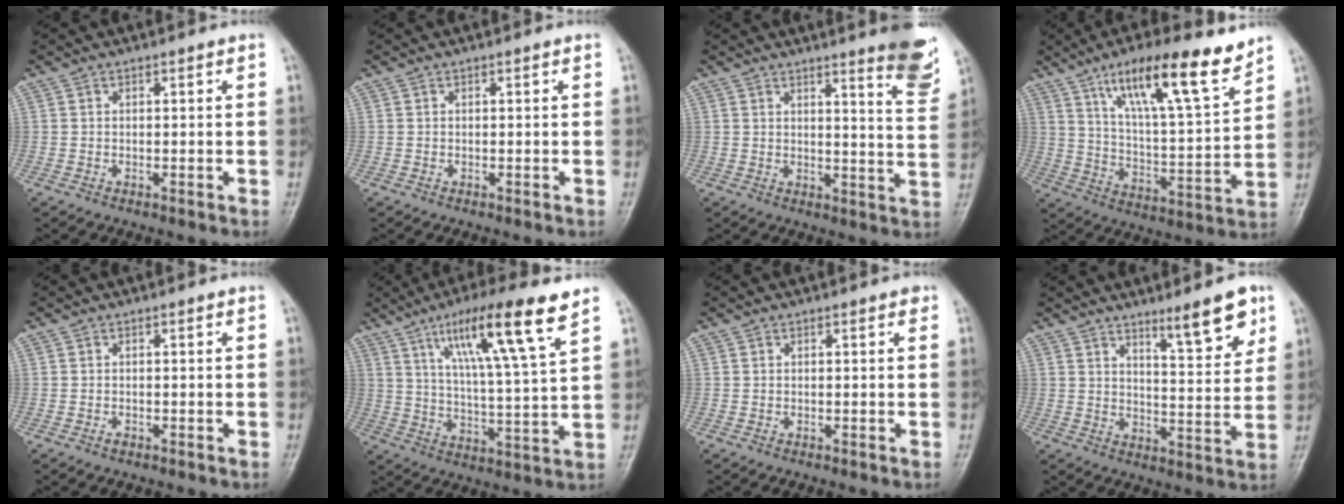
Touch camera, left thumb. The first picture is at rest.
{"total": 0.0}
{"total": 9.7, "force": [6.5, 1.3, 7.1], "torque": [-0.073, -0.048, 0.076]}
{"total": 18.3, "force": [11.8, 4.1, 13.4], "torque": [-0.197, -0.054, 0.203]}
{"total": 0.7, "force": [-0.4, 0.4, 0.4], "torque": [-0.004, 0.000, -0.008]}
{"total": 16.3, "force": [9.0, 1.6, 13.4], "torque": [-0.226, -0.033, 0.155]}
{"total": 0.6, "force": [0.4, 0.3, 0.4], "torque": [-0.003, -0.001, 0.001]}
{"total": 10.2, "force": [6.6, 2.0, 7.5], "torque": [-0.092, -0.048, 0.100]}